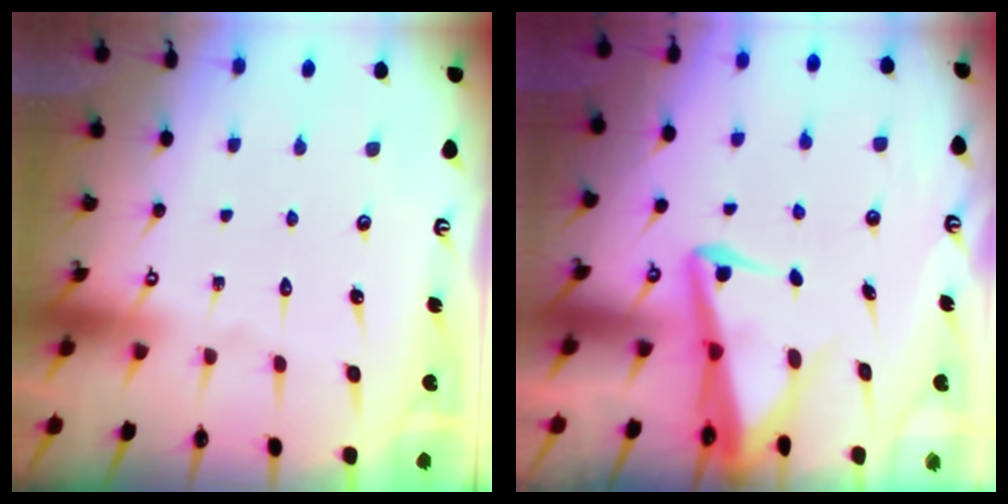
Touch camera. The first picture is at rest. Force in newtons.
{"total": 4.8, "press": 4.7, "slide": 0.6}